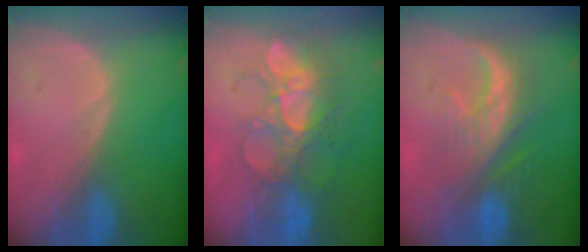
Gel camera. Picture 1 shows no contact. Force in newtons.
{"total": 8.6, "press": 8.3, "slide": 2.2}
{"total": 8.3, "press": 8.1, "slide": 2.0}